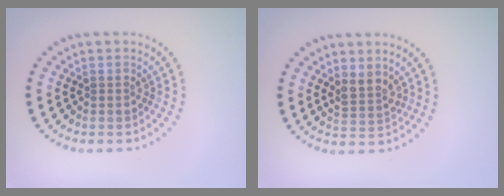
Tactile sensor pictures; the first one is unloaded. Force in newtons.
{"total": 2.0, "press": 1.7, "slide": 1.1}